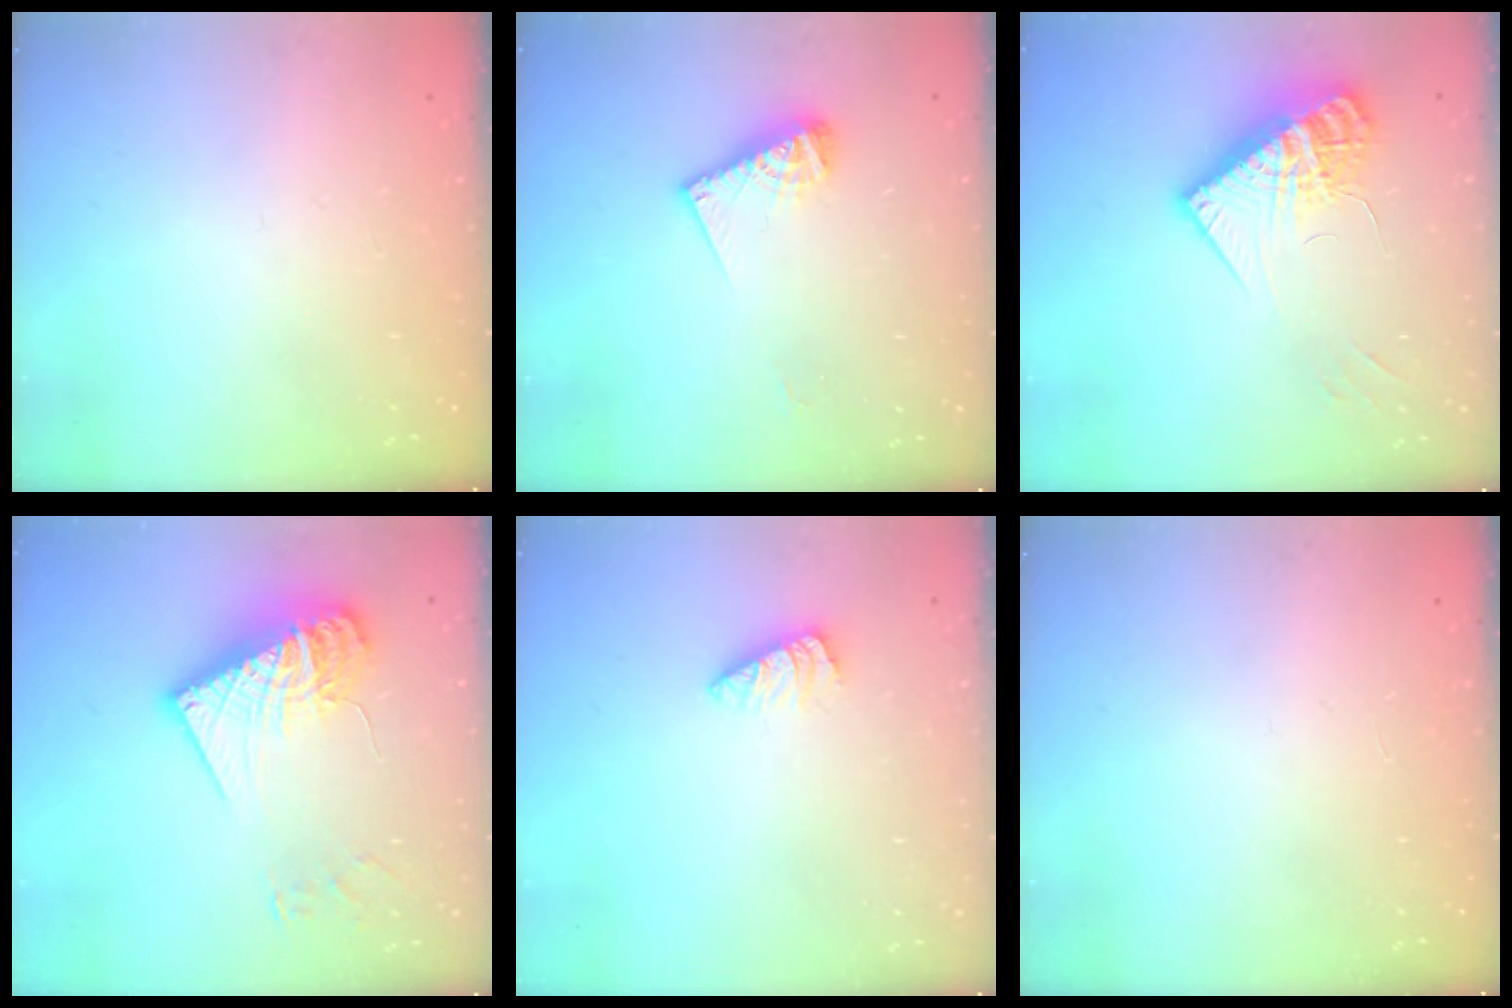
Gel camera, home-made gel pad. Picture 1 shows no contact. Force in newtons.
{"total": 9.6, "press": 9.5, "slide": 1.3}
{"total": 15.6, "press": 15.4, "slide": 1.9}
{"total": 21.8, "press": 21.7, "slide": 1.9}
{"total": 1.3, "press": 1.3, "slide": 0.2}
{"total": 0.0}